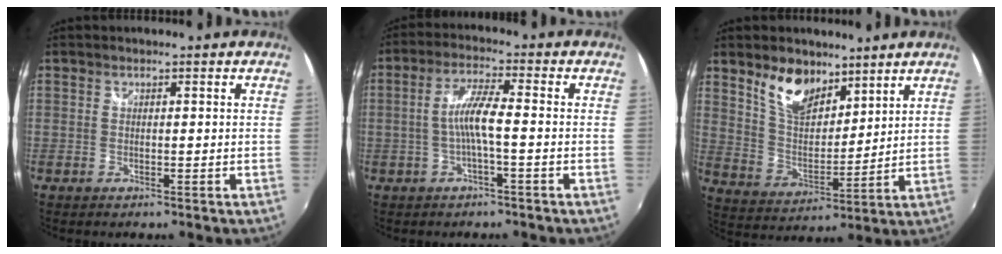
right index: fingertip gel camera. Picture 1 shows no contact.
{"total": 5.7, "force": [-1.3, 0.3, 5.6], "torque": [-0.117, 0.008, -0.023]}
{"total": 10.8, "force": [7.4, 5.4, 5.7], "torque": [-0.103, 0.004, 0.143]}